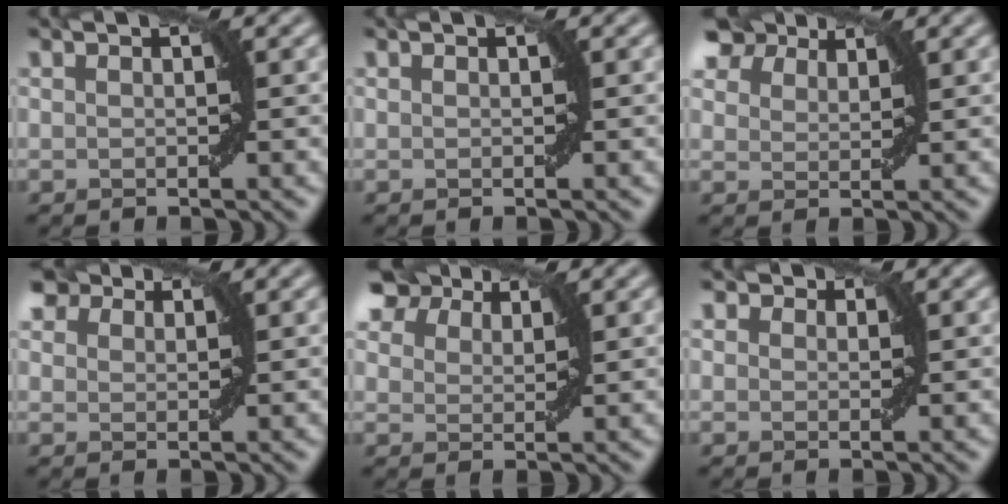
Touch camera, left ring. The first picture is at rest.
{"total": 0.0}
{"total": 6.3, "force": [5.0, 2.8, 2.4], "torque": [-0.066, 0.010, 0.087]}
{"total": 4.0, "force": [3.2, 1.9, 1.5], "torque": [-0.037, 0.007, 0.053]}
{"total": 6.9, "force": [5.6, 3.1, 2.7], "torque": [-0.072, 0.009, 0.096]}
{"total": 1.7, "force": [1.3, 1.0, 0.5], "torque": [-0.009, -0.001, 0.013]}